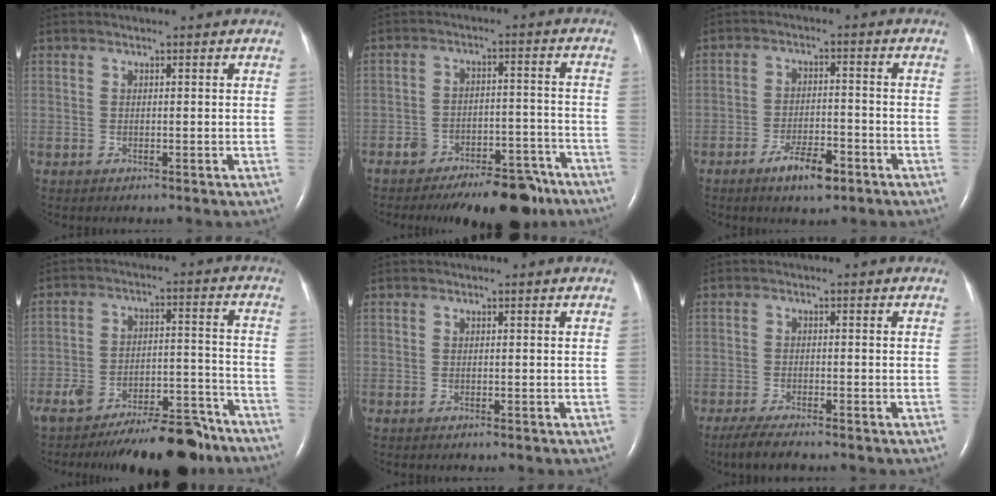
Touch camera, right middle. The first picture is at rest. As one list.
[{"total": 12.3, "force": [-10.0, 4.4, 5.8], "torque": [-0.057, 0.022, -0.146]}, {"total": 6.0, "force": [-3.8, 1.7, 4.3], "torque": [-0.081, -0.002, -0.061]}, {"total": 14.7, "force": [-12.6, 3.4, 6.7], "torque": [-0.086, 0.024, -0.192]}, {"total": 0.0}, {"total": 4.5, "force": [-3.7, 0.4, 2.6], "torque": [-0.050, -0.013, -0.064]}]